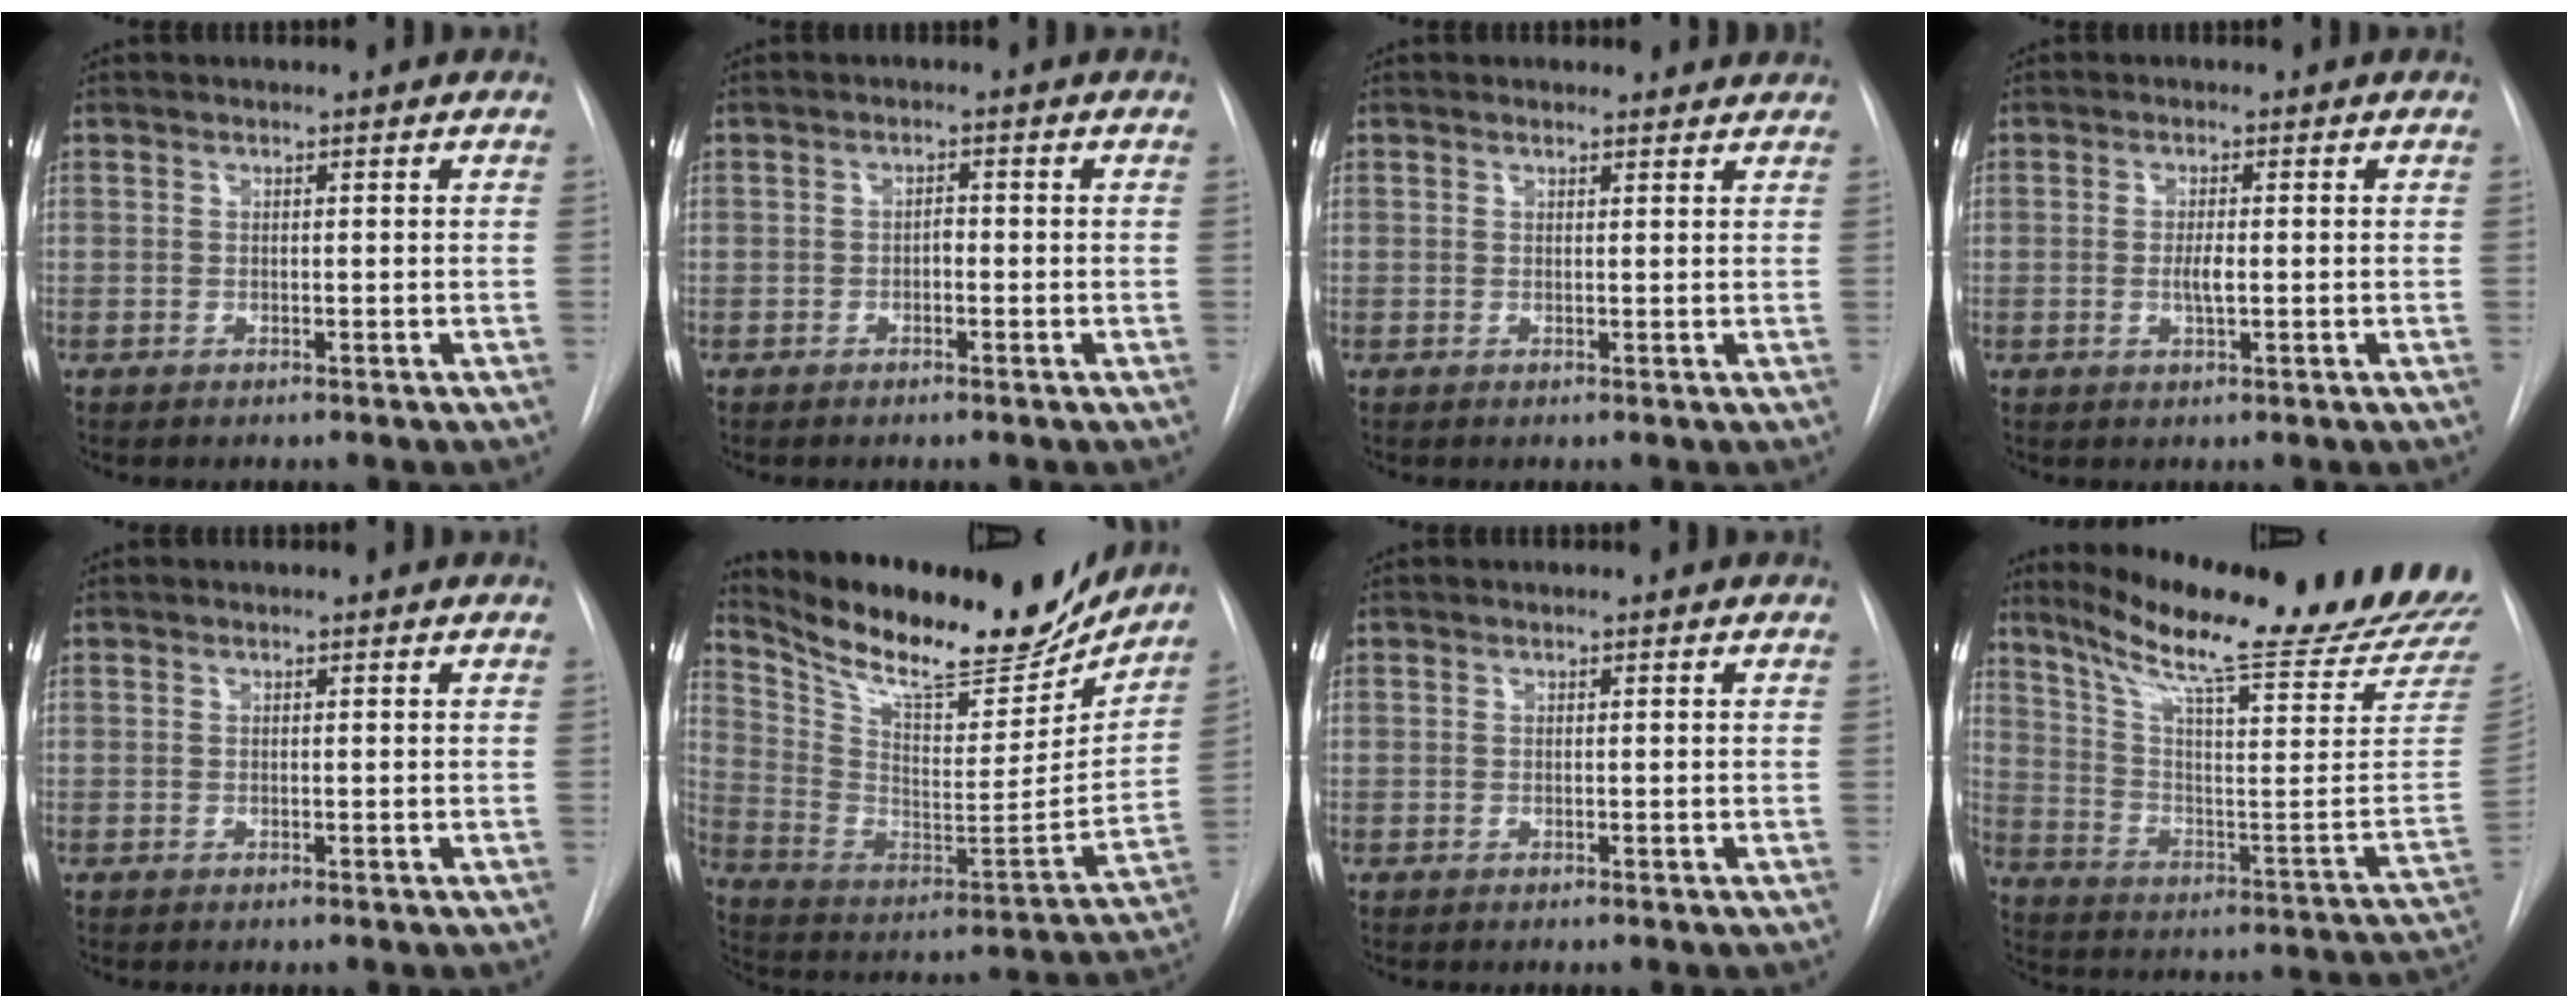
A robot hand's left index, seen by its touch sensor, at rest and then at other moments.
{"total": 1.7, "force": [-1.3, 0.7, 0.9], "torque": [-0.011, -0.001, -0.022]}
{"total": 1.6, "force": [1.4, 0.8, -0.1], "torque": [-0.004, -0.004, 0.004]}
{"total": 2.4, "force": [-1.1, 0.4, 2.1], "torque": [-0.043, -0.007, -0.015]}
{"total": 0.0}
{"total": 23.8, "force": [20.2, 5.9, 11.0], "torque": [-0.195, -0.030, 0.311]}
{"total": 0.0}
{"total": 26.2, "force": [22.3, 0.2, 13.8], "torque": [-0.221, -0.102, 0.310]}